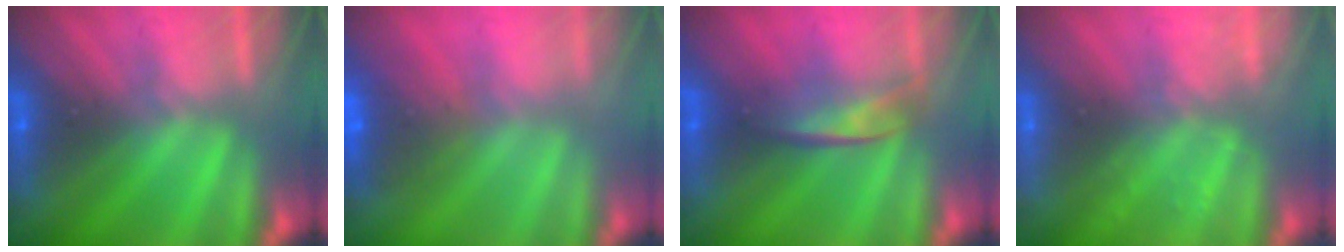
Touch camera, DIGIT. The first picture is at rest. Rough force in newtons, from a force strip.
{"total": 5.6}
{"total": 2.1}
{"total": 2.3}